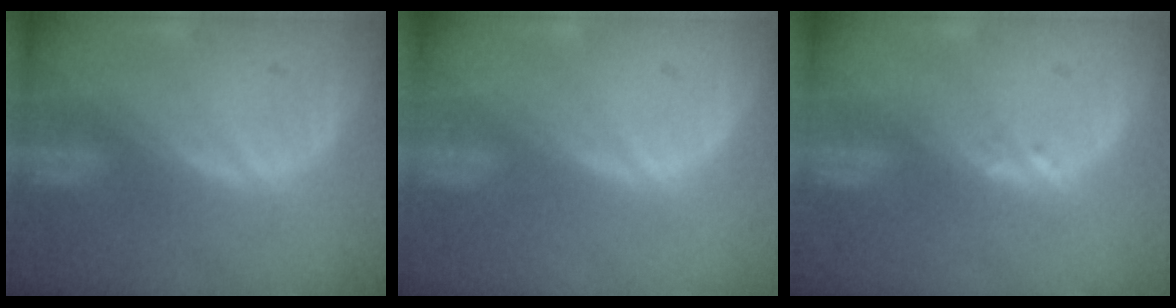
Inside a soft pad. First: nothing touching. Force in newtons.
{"total": 0.0}
{"total": 1.0, "press": 1.0, "slide": 0.2}